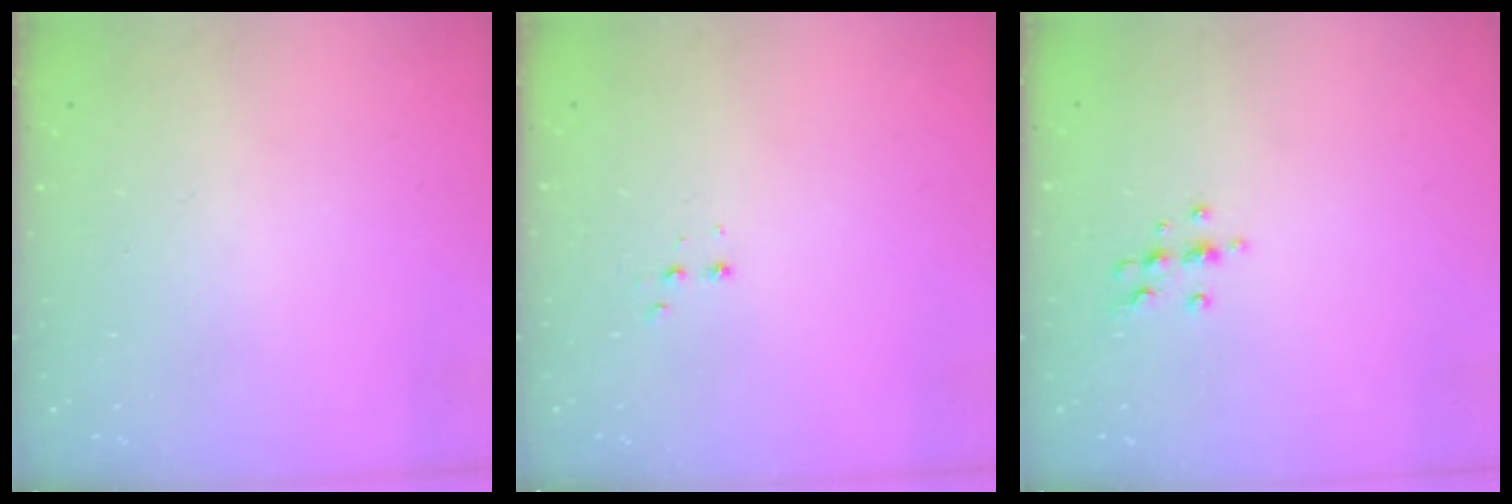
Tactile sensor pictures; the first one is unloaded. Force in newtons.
{"total": 2.4, "press": 2.2, "slide": 0.9}
{"total": 7.5, "press": 7.4, "slide": 1.3}